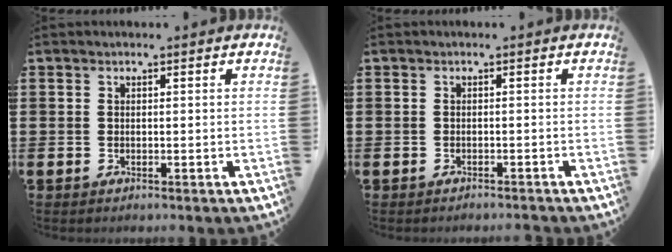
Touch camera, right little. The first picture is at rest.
{"total": 0.6, "force": [-0.6, -0.1, 0.0], "torque": [-0.001, -0.002, -0.013]}